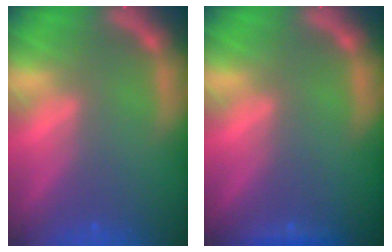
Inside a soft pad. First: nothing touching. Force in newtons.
{"total": 0.9}